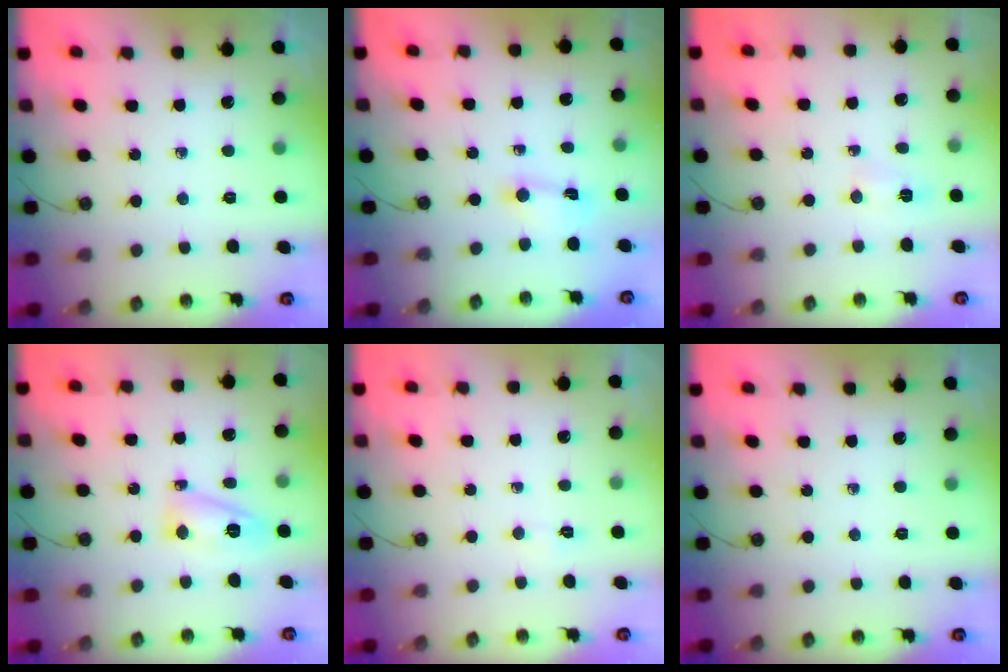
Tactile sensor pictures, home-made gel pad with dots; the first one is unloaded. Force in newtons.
{"total": 1.5, "press": 1.5, "slide": 0.2}
{"total": 6.7, "press": 2.3, "slide": 6.3}
{"total": 9.0, "press": 9.0, "slide": 0.6}
{"total": 2.9, "press": 2.6, "slide": 1.4}
{"total": 0.0}